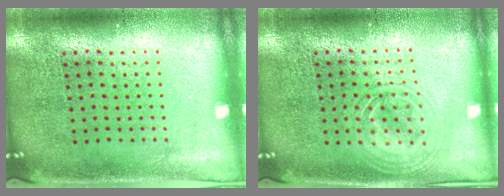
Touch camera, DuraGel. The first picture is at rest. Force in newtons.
{"total": 1.4, "press": 1.3, "slide": 0.2}